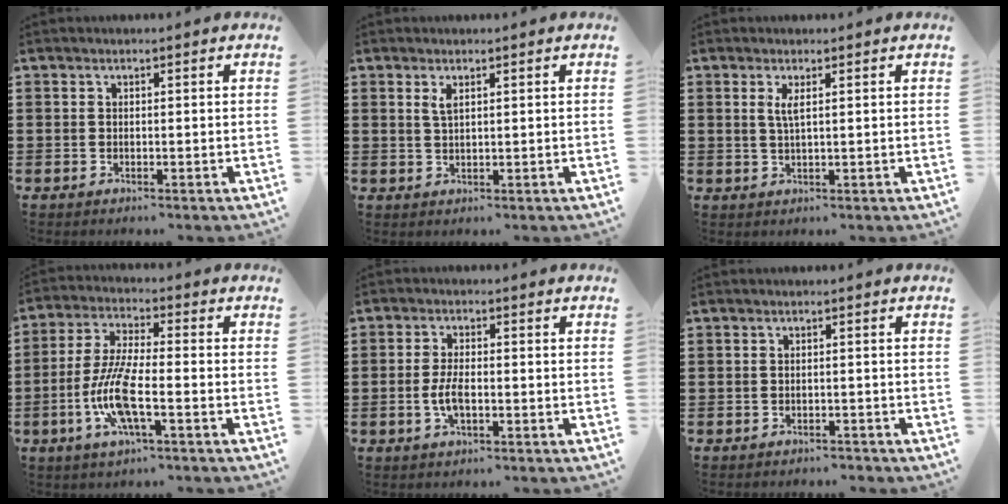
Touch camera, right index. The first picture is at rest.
{"total": 1.8, "force": [0.9, 0.5, 1.4], "torque": [-0.031, 0.003, 0.015]}
{"total": 2.2, "force": [0.8, 0.3, 2.0], "torque": [-0.043, 0.000, 0.013]}
{"total": 9.2, "force": [-3.3, 2.3, 8.3], "torque": [-0.184, -0.012, -0.066]}
{"total": 4.0, "force": [-1.0, 1.5, 3.6], "torque": [-0.078, -0.001, -0.021]}
{"total": 1.2, "force": [-1.1, 0.3, 0.1], "torque": [-0.008, 0.001, -0.024]}